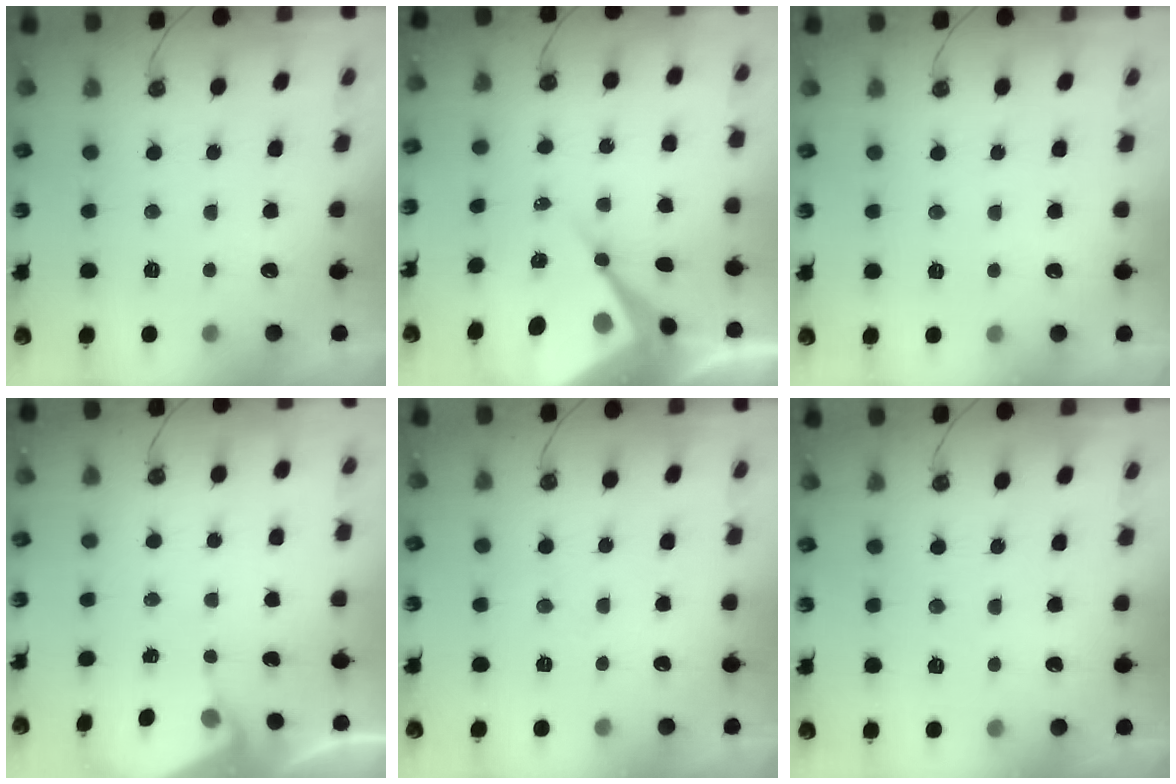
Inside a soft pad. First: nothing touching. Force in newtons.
{"total": 13.4, "press": 13.3, "slide": 1.4}
{"total": 2.6, "press": 2.6, "slide": 0.5}
{"total": 3.3, "press": 3.3, "slide": 0.5}
{"total": 2.7, "press": 2.6, "slide": 0.5}
{"total": 3.0, "press": 3.0, "slide": 0.3}